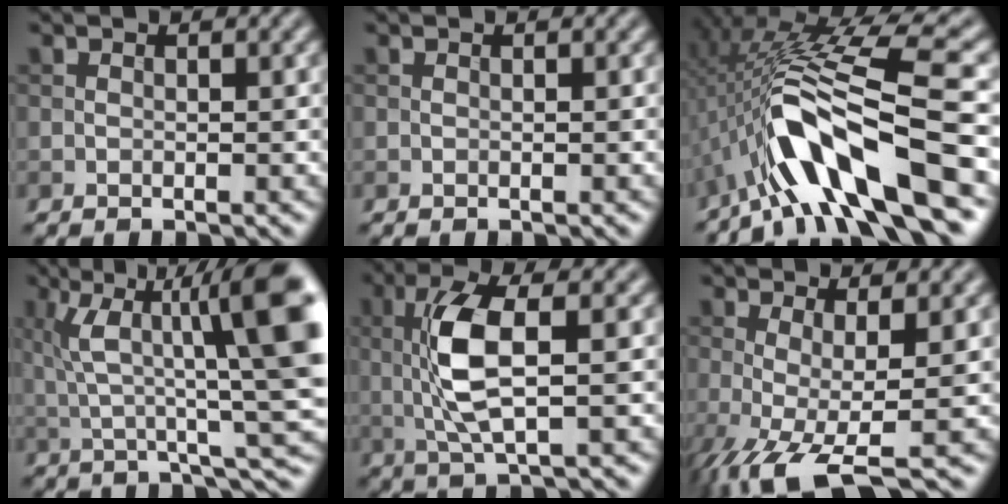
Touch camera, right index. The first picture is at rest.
{"total": 0.0}
{"total": 11.1, "force": [-3.9, 2.4, 10.2], "torque": [-0.173, 0.024, -0.068]}
{"total": 12.5, "force": [3.5, 3.7, 11.4], "torque": [-0.189, 0.008, 0.055]}
{"total": 6.1, "force": [0.6, 1.8, 5.8], "torque": [-0.126, 0.003, 0.013]}
{"total": 6.2, "force": [-2.3, 1.2, 5.6], "torque": [-0.099, -0.010, -0.049]}